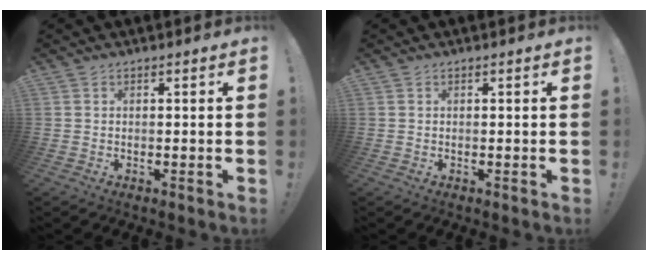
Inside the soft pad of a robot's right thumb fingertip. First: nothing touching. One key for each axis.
{"total": 0.0}